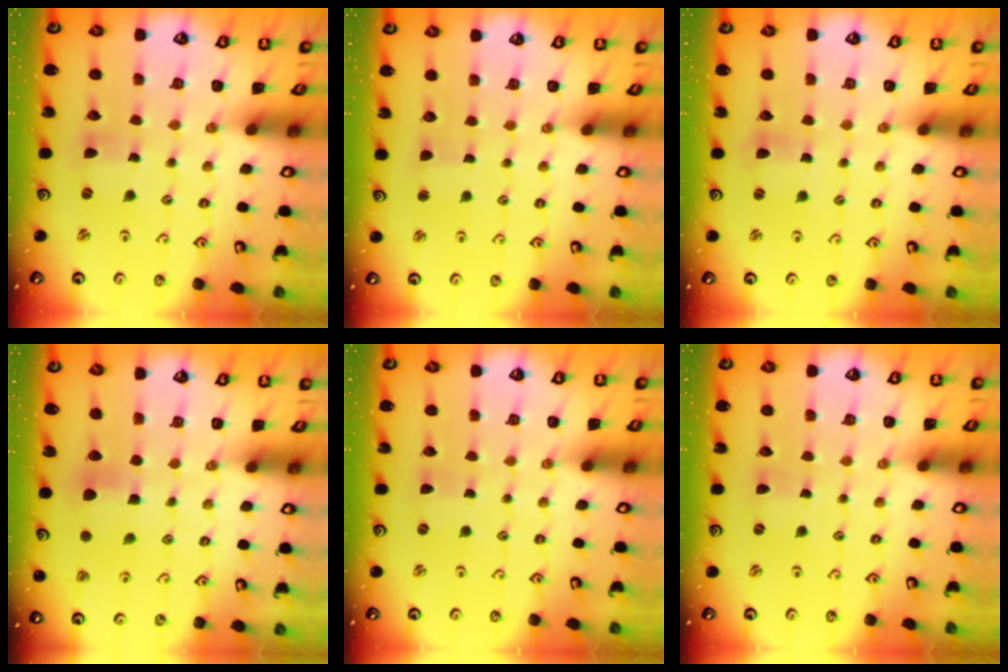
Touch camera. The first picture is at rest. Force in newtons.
{"total": 1.4, "press": 1.4, "slide": 0.3}
{"total": 2.2, "press": 2.2, "slide": 0.3}
{"total": 7.1, "press": 7.1, "slide": 0.4}
{"total": 0.0}
{"total": 0.0}